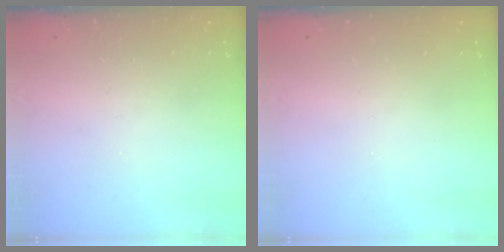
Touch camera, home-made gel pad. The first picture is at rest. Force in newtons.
{"total": 0.0}